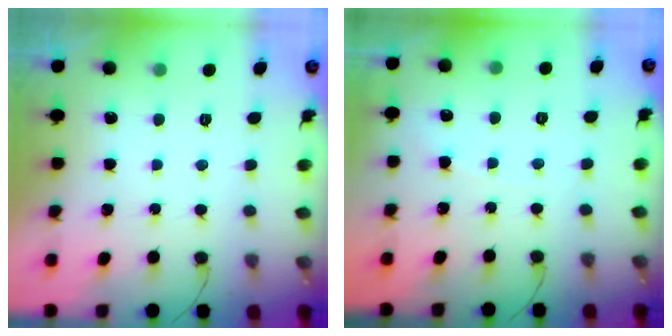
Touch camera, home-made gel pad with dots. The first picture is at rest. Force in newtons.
{"total": 2.9, "press": 2.9, "slide": 0.4}